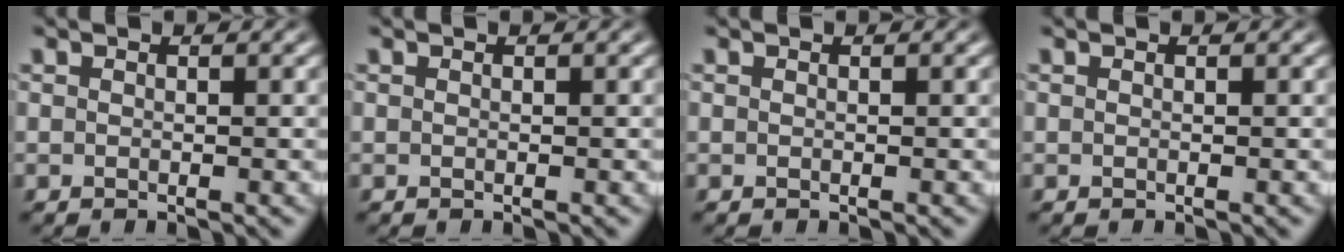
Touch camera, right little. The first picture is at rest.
{"total": 0.0}
{"total": 0.0}
{"total": 0.0}